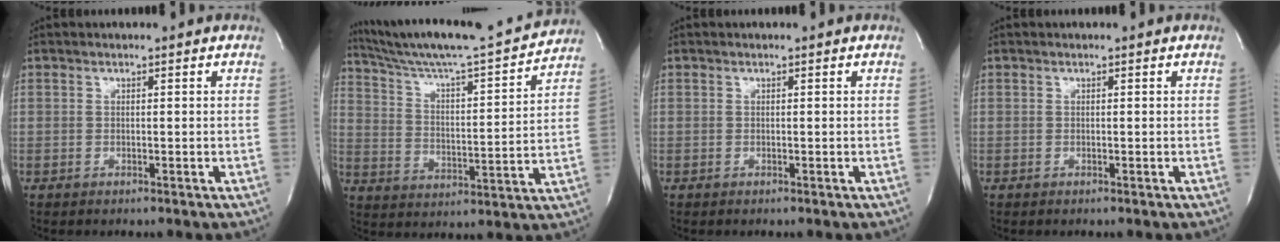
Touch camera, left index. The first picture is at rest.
{"total": 20.0, "force": [18.6, -0.1, 7.4], "torque": [-0.132, -0.023, 0.282]}
{"total": 0.0}
{"total": 0.0}